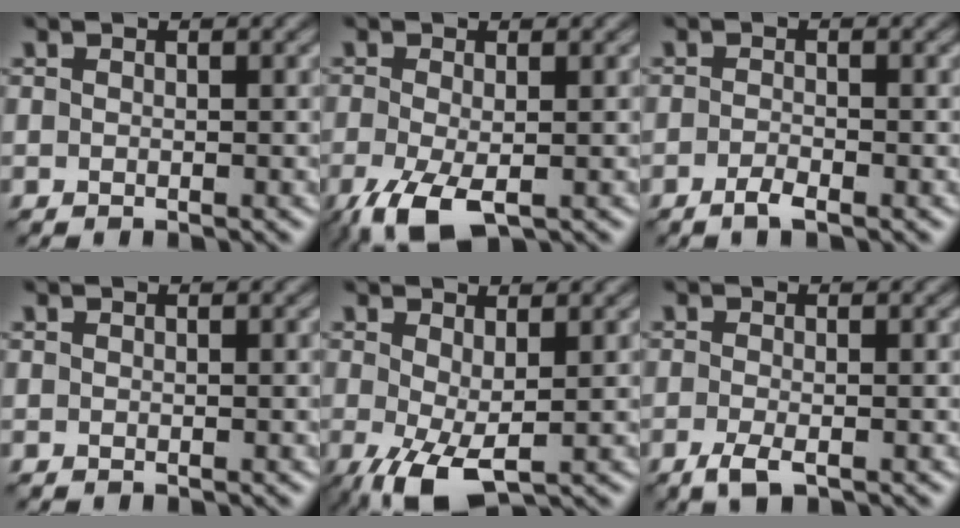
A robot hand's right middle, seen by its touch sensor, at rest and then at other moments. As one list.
[{"total": 5.3, "force": [-2.6, 2.3, 4.0], "torque": [-0.100, -0.012, -0.043]}, {"total": 1.6, "force": [-1.3, 0.2, 1.0], "torque": [-0.022, 0.004, -0.021]}, {"total": 0.0}, {"total": 4.7, "force": [-1.4, 2.1, 3.9], "torque": [-0.100, -0.011, -0.016]}, {"total": 2.1, "force": [-1.3, 0.6, 1.5], "torque": [-0.033, 0.001, -0.022]}]